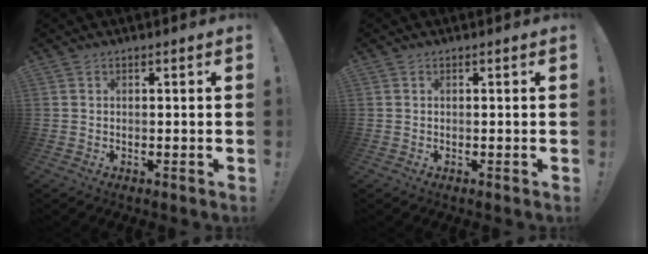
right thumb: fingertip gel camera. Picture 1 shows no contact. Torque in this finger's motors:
{"motor_torque": [-0.01, 0.01, 0.00, 0.00, 0.00]}